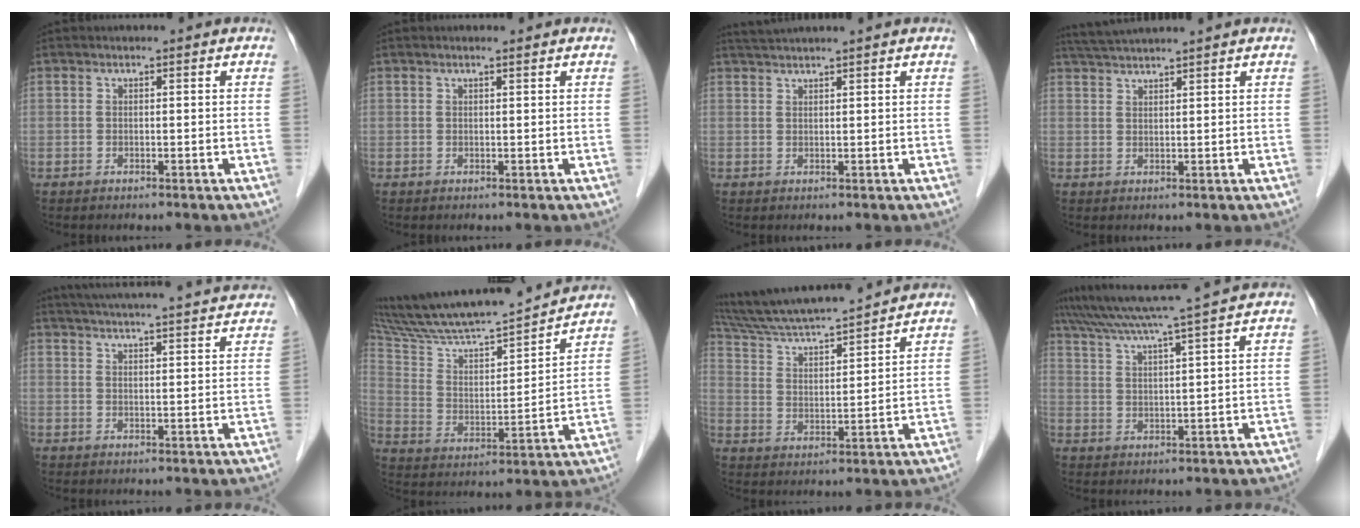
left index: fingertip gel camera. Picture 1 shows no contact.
{"total": 1.0, "force": [0.8, 0.1, 0.6], "torque": [-0.014, 0.008, 0.015]}
{"total": 4.5, "force": [4.0, -0.9, 1.9], "torque": [-0.025, 0.029, 0.069]}
{"total": 6.2, "force": [5.6, -1.1, 2.4], "torque": [-0.043, 0.031, 0.096]}
{"total": 21.2, "force": [19.8, 0.8, 7.6], "torque": [-0.124, 0.012, 0.261]}
{"total": 21.8, "force": [20.1, 1.1, 8.5], "torque": [-0.148, -0.005, 0.325]}
{"total": 16.7, "force": [15.3, 0.4, 6.7], "torque": [-0.126, 0.016, 0.257]}
{"total": 11.3, "force": [9.6, -2.1, 5.5], "torque": [-0.104, 0.008, 0.148]}